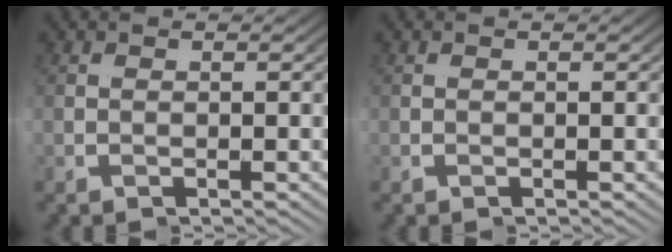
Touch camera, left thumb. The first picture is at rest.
{"total": 0.0}